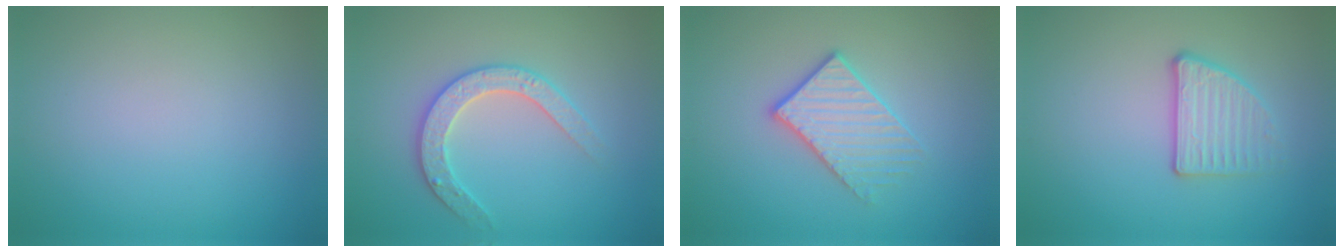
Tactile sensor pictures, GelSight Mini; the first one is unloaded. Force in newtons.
{"total": 2.8, "press": 2.8, "slide": 0.3}
{"total": 2.9, "press": 2.6, "slide": 1.2}
{"total": 2.8, "press": 2.3, "slide": 1.5}